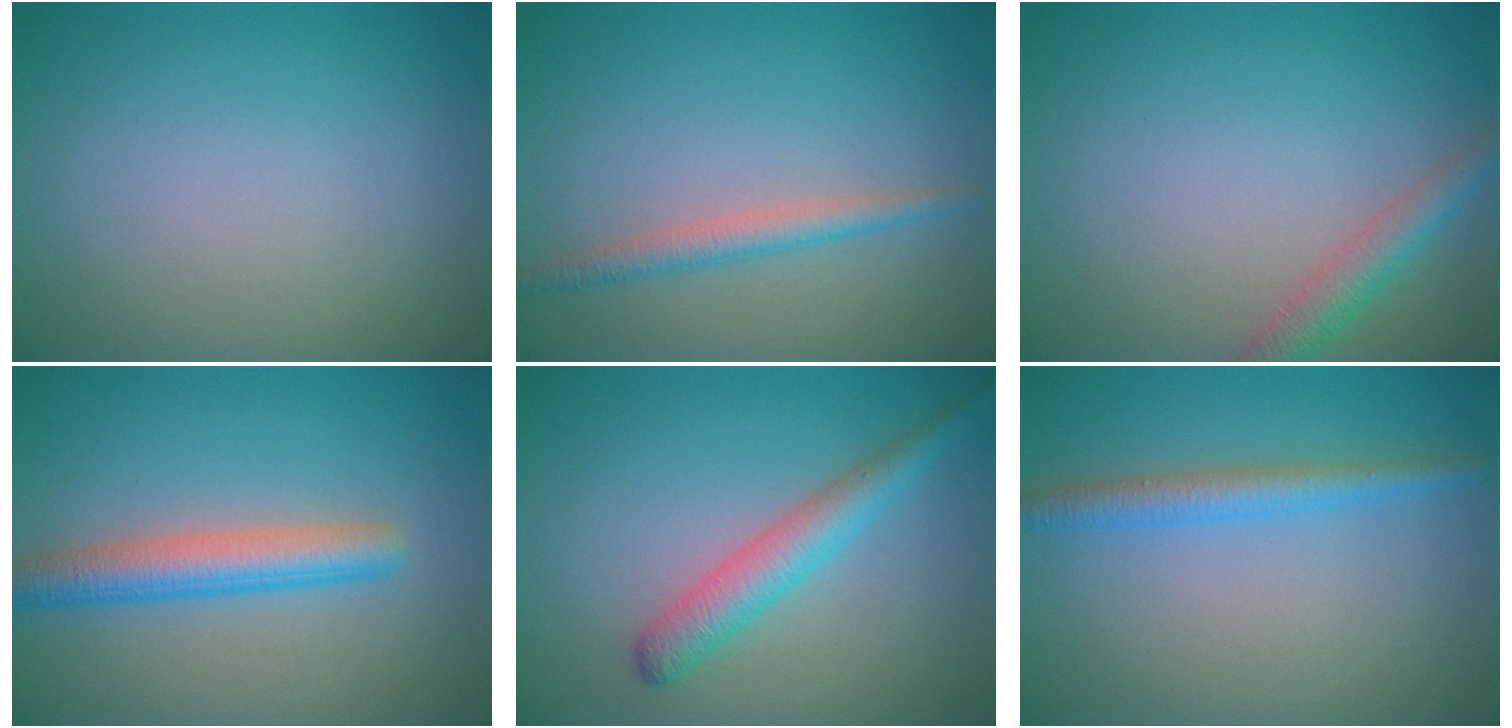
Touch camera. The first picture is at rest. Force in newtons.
{"total": 2.1, "press": 2.1, "slide": 0.0}
{"total": 2.6, "press": 2.6, "slide": 0.1}
{"total": 4.1, "press": 4.1, "slide": 0.1}
{"total": 2.8, "press": 2.8, "slide": 0.2}
{"total": 2.6, "press": 2.6, "slide": 0.1}